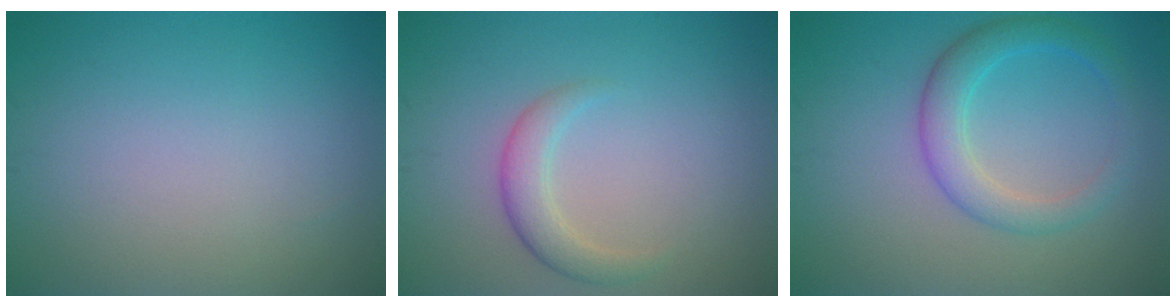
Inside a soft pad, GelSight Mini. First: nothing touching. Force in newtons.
{"total": 2.4, "press": 2.4, "slide": 0.1}
{"total": 2.6, "press": 2.6, "slide": 0.2}